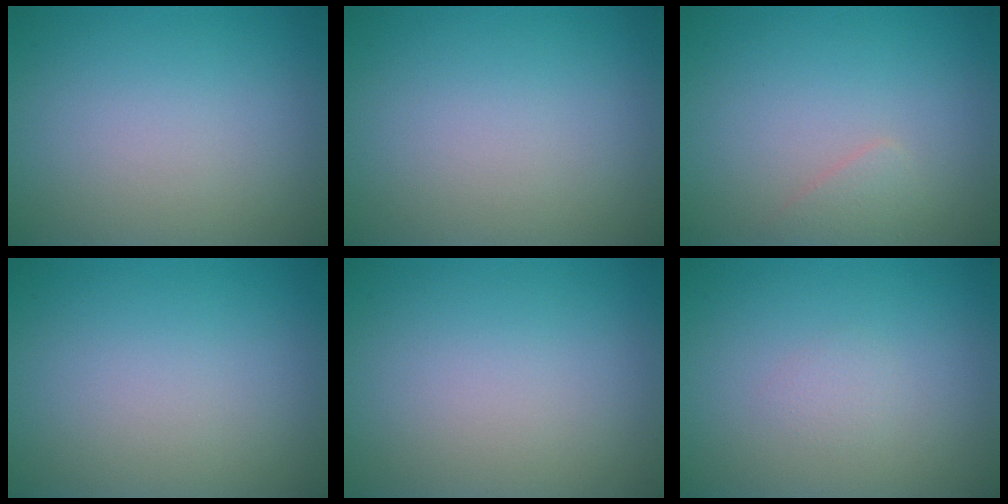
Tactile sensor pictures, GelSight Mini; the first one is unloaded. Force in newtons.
{"total": 0.0}
{"total": 1.1, "press": 1.1, "slide": 0.1}
{"total": 0.0}
{"total": 0.0}
{"total": 0.6, "press": 0.6, "slide": 0.1}